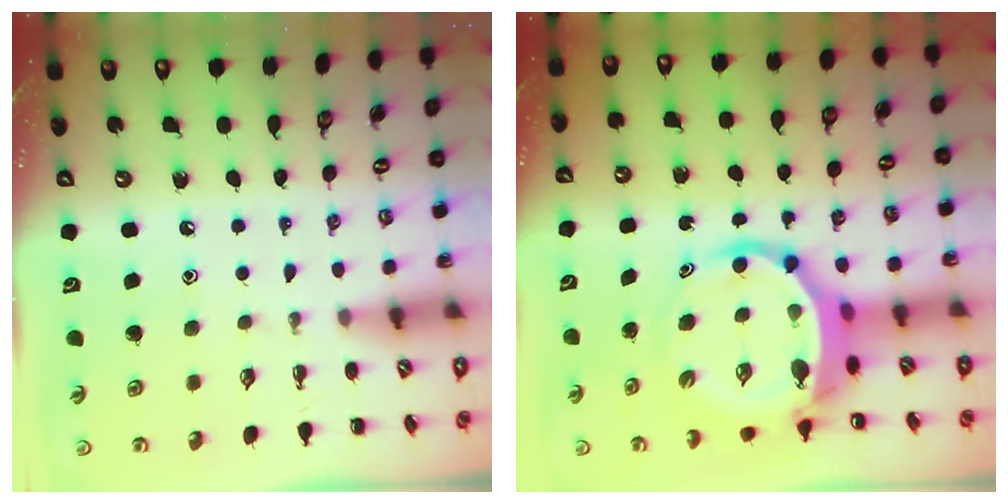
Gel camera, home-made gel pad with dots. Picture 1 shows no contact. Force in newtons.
{"total": 8.5, "press": 8.1, "slide": 2.5}